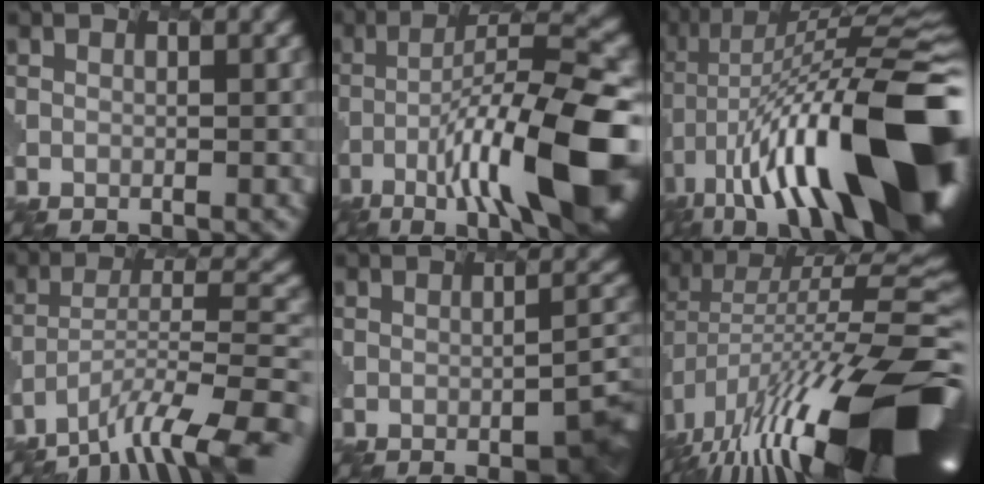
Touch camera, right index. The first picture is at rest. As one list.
[{"total": 12.8, "force": [-5.2, 2.4, 11.4], "torque": [-0.212, -0.006, -0.083]}, {"total": 17.6, "force": [-4.0, 5.9, 16.1], "torque": [-0.263, 0.021, -0.081]}, {"total": 9.7, "force": [-7.2, 2.3, 6.1], "torque": [-0.116, -0.006, -0.133]}, {"total": 4.9, "force": [-2.3, 1.3, 4.2], "torque": [-0.053, -0.009, -0.022]}, {"total": 16.3, "force": [-5.7, 5.5, 14.2], "torque": [-0.246, -0.001, -0.096]}]